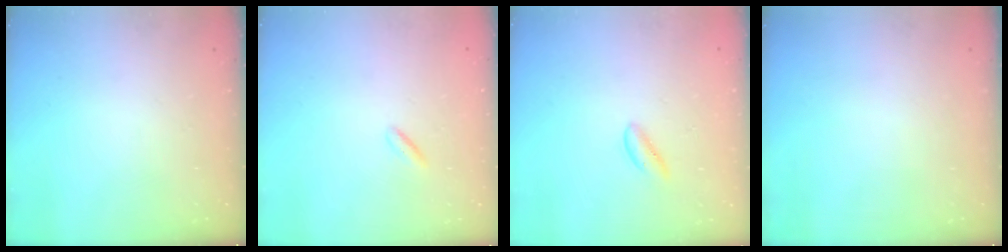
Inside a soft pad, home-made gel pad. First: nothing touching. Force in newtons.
{"total": 1.3, "press": 1.1, "slide": 0.6}
{"total": 0.7, "press": 0.6, "slide": 0.4}
{"total": 0.0}